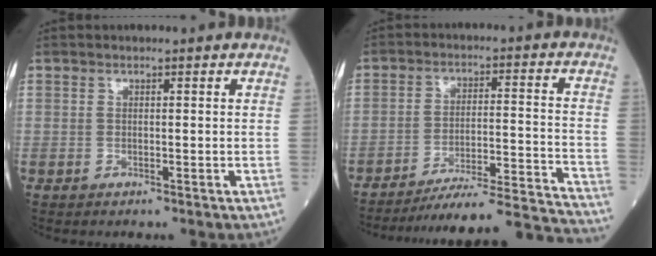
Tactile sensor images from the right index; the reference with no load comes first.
{"total": 20.8, "force": [-20.0, -1.7, 5.8], "torque": [-0.055, -0.011, -0.282]}